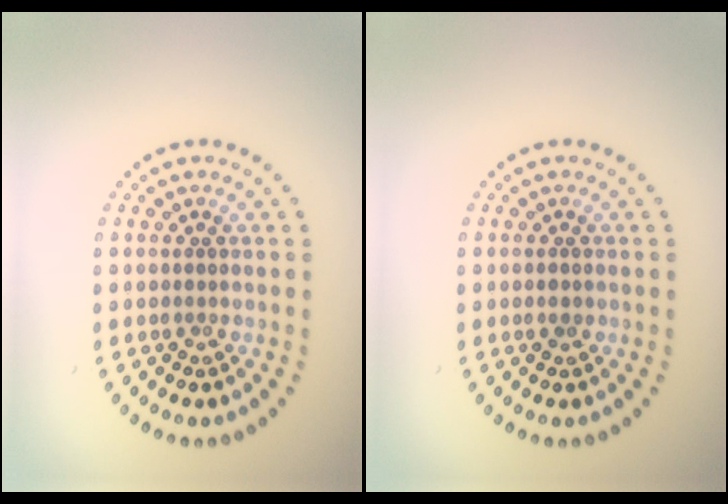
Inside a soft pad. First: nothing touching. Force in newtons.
{"total": 0.9, "press": 0.9, "slide": 0.1}